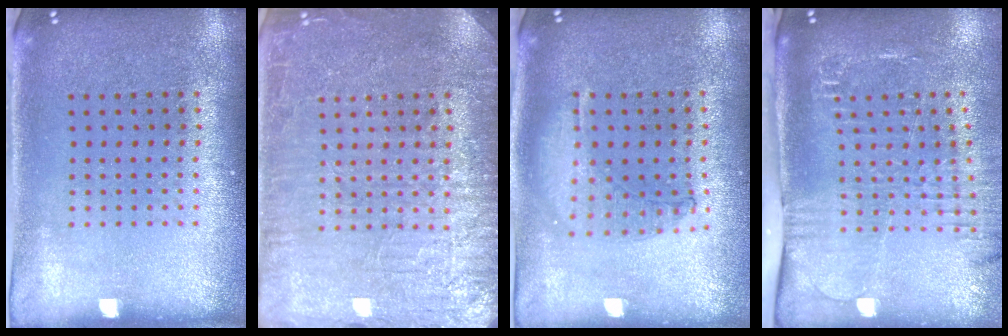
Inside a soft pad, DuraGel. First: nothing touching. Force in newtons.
{"total": 6.3, "press": 6.2, "slide": 1.0}
{"total": 0.9, "press": 0.9, "slide": 0.3}
{"total": 2.5, "press": 2.1, "slide": 1.3}